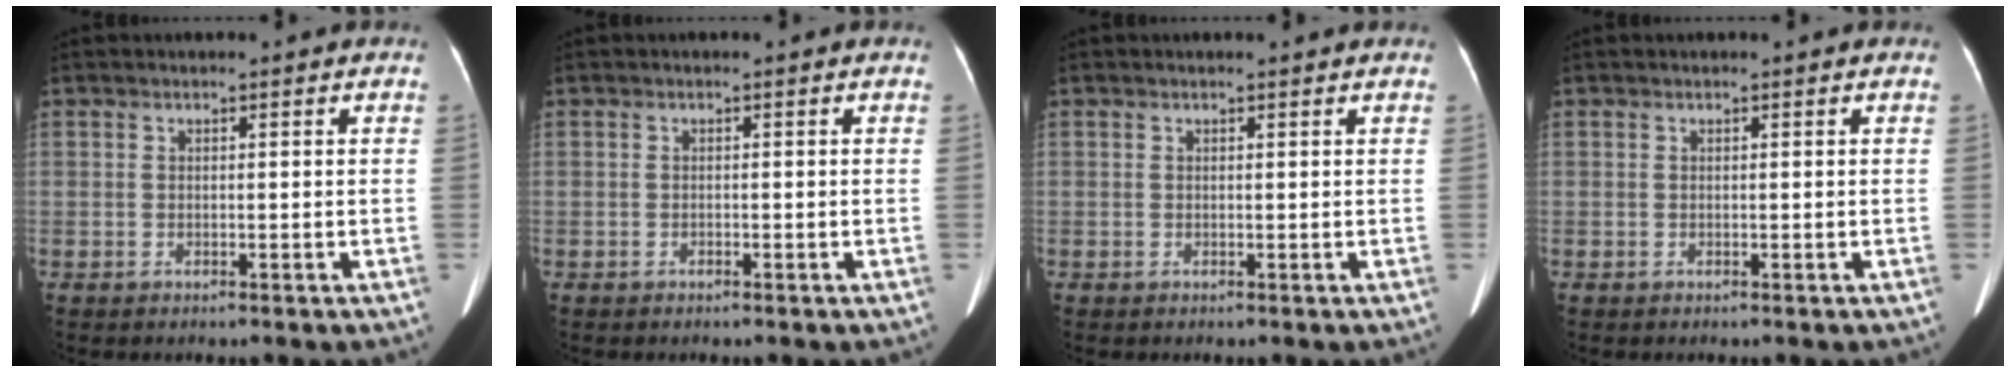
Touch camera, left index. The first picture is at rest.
{"total": 0.0}
{"total": 0.5, "force": [0.5, 0.0, 0.1], "torque": [-0.006, -0.002, 0.006]}
{"total": 0.0}